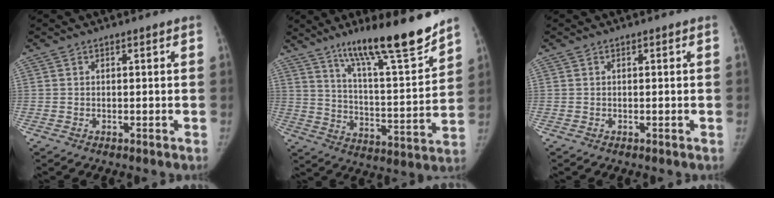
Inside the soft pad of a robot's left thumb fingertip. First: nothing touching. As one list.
[{"total": 19.3, "force": [14.2, 2.7, 12.7], "torque": [-0.174, -0.088, 0.236]}, {"total": 0.0}]